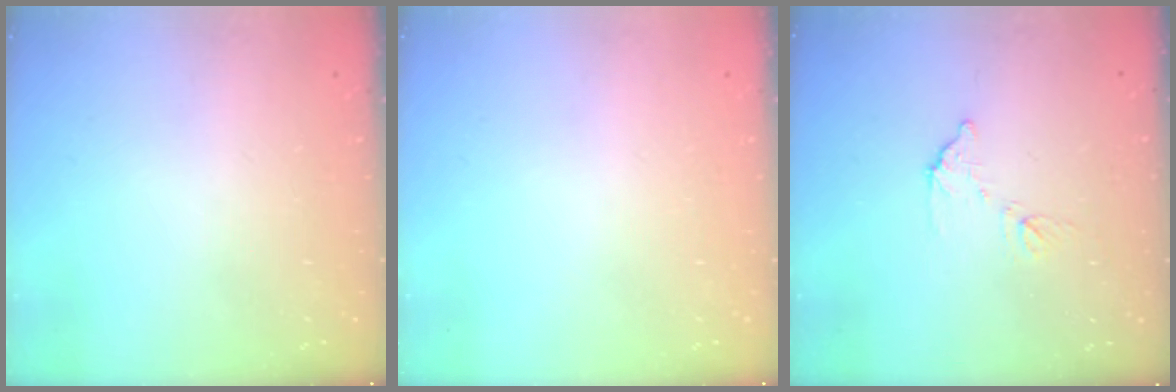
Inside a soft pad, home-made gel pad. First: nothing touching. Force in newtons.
{"total": 0.0}
{"total": 7.2, "press": 7.1, "slide": 0.4}